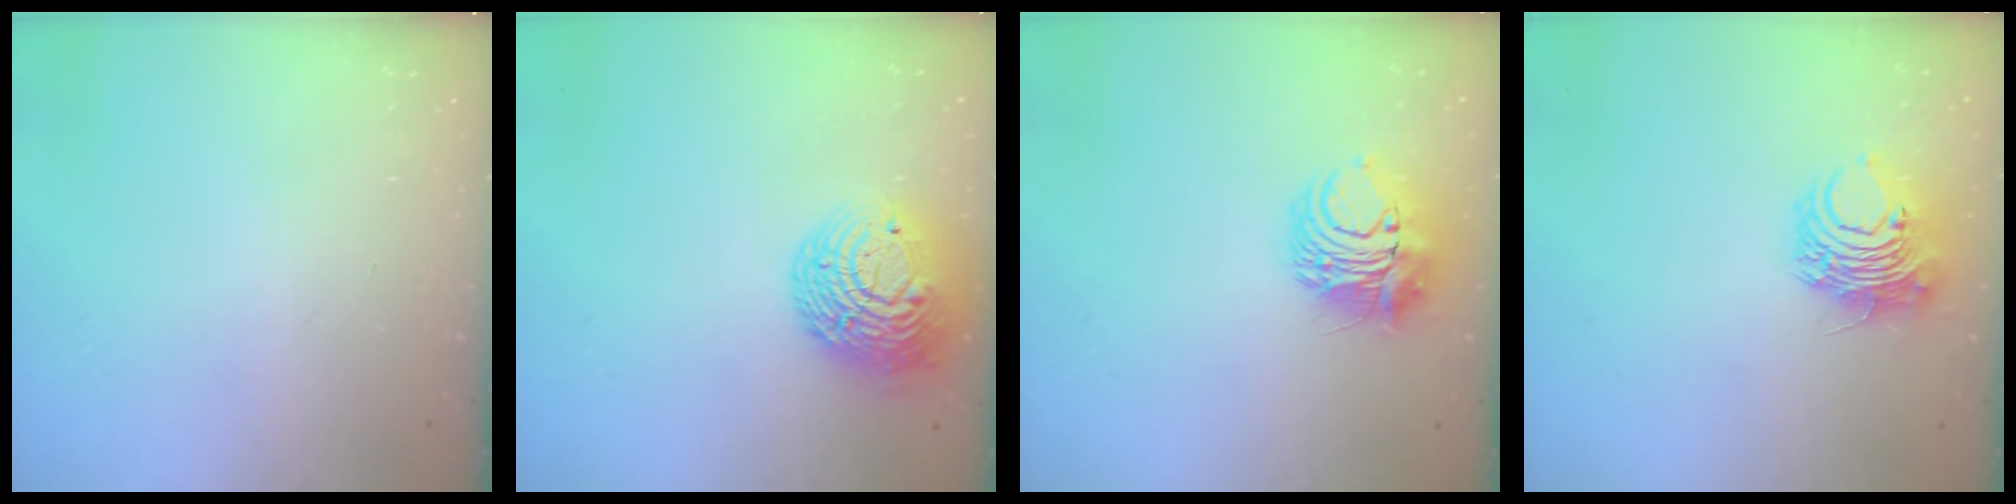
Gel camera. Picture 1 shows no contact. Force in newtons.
{"total": 14.2, "press": 14.1, "slide": 1.0}
{"total": 9.1, "press": 9.1, "slide": 0.5}
{"total": 8.7, "press": 8.7, "slide": 0.4}